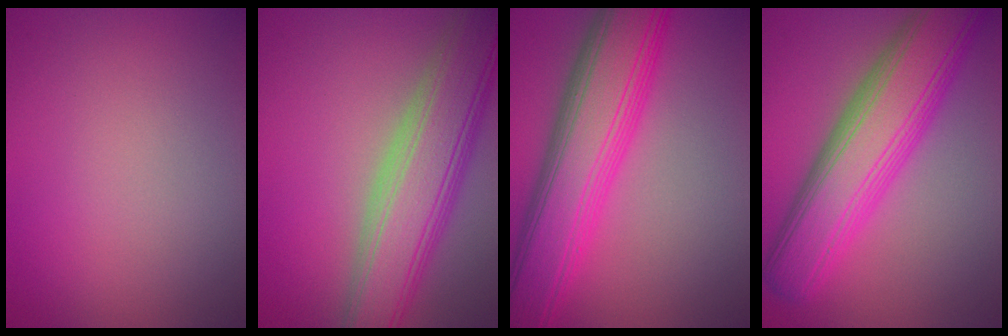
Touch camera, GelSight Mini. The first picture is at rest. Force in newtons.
{"total": 8.5, "press": 8.5, "slide": 0.3}
{"total": 9.9, "press": 9.9, "slide": 0.2}
{"total": 9.9, "press": 9.8, "slide": 0.6}